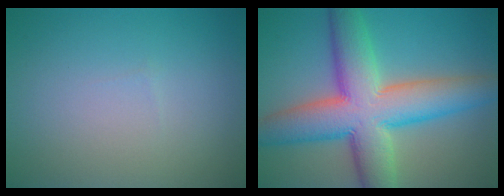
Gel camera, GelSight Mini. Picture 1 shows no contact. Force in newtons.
{"total": 11.3, "press": 11.3, "slide": 0.6}